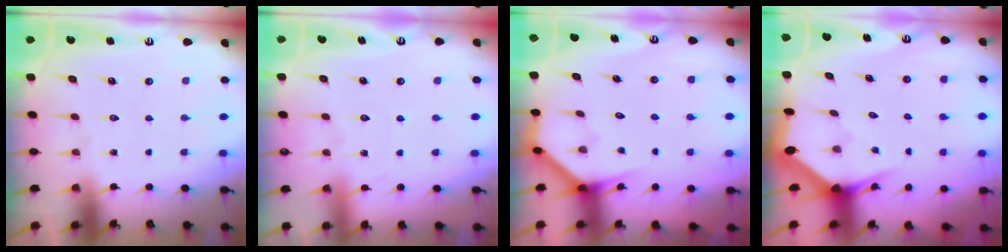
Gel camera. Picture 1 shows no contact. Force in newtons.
{"total": 2.9, "press": 2.9, "slide": 0.4}
{"total": 3.8, "press": 3.8, "slide": 0.3}
{"total": 4.4, "press": 4.4, "slide": 0.4}